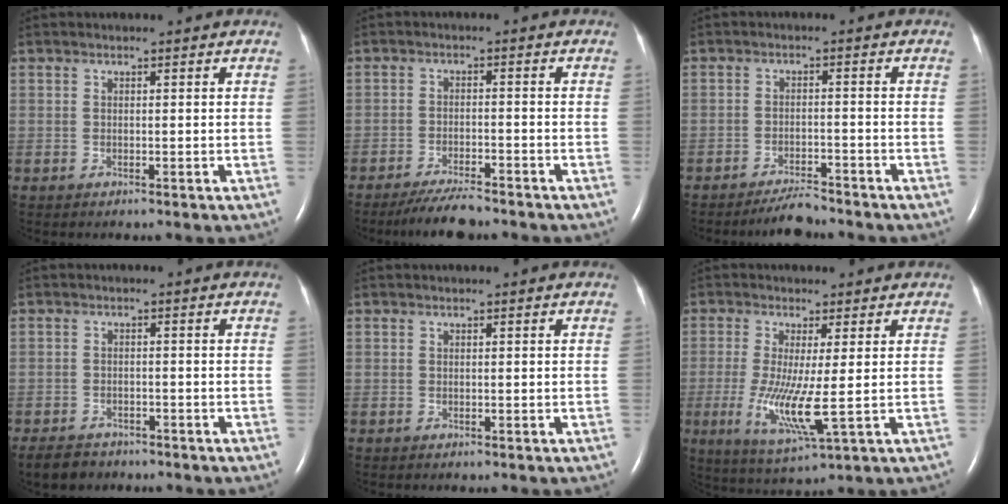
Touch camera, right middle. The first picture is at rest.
{"total": 5.6, "force": [-5.0, 0.6, 2.5], "torque": [-0.048, -0.016, -0.088]}
{"total": 4.0, "force": [-3.7, 0.5, 1.3], "torque": [-0.026, -0.011, -0.063]}
{"total": 4.4, "force": [-3.7, 2.2, 1.0], "torque": [-0.019, -0.003, -0.059]}
{"total": 0.0}
{"total": 8.5, "force": [-1.2, 0.6, 8.4], "torque": [-0.175, -0.031, -0.020]}